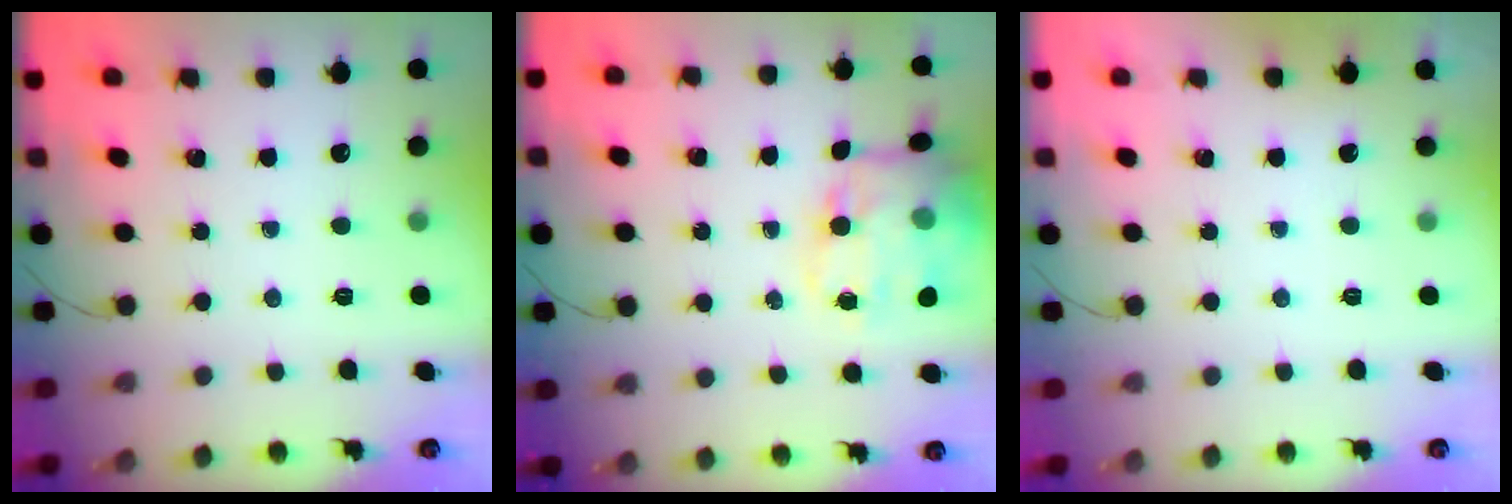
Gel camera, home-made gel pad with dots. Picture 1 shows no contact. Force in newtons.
{"total": 15.4, "press": 15.2, "slide": 2.7}
{"total": 1.9, "press": 1.9, "slide": 0.3}